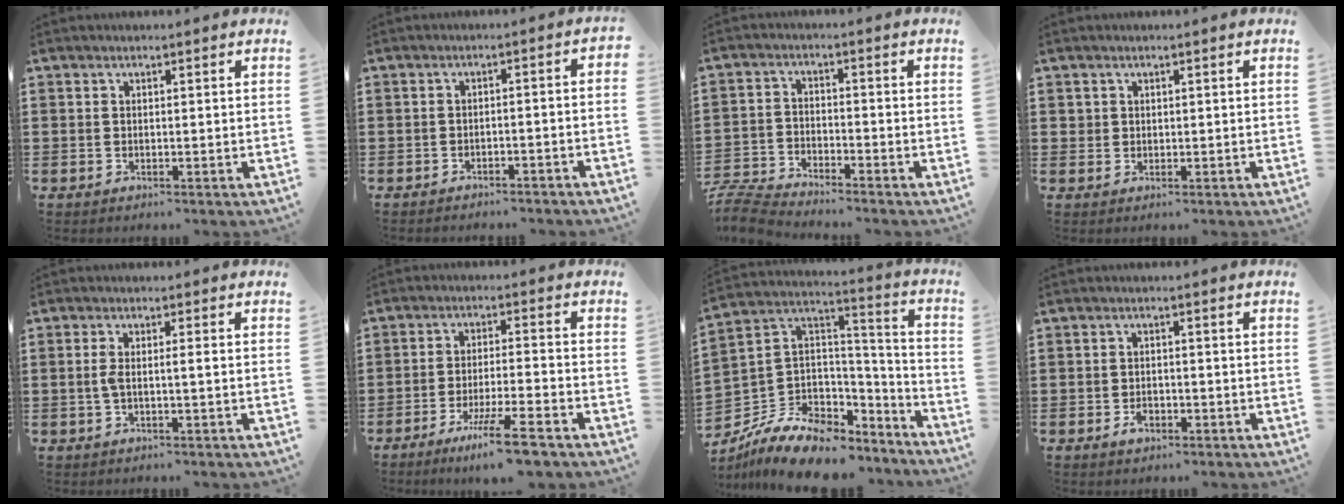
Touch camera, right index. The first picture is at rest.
{"total": 2.2, "force": [-2.1, 0.1, 0.4], "torque": [-0.012, 0.000, -0.044]}
{"total": 5.4, "force": [-5.3, 0.2, 0.6], "torque": [-0.038, -0.005, -0.115]}
{"total": 1.0, "force": [0.5, 0.9, 0.1], "torque": [-0.003, 0.003, 0.011]}
{"total": 2.4, "force": [-0.4, 0.2, 2.4], "torque": [-0.052, -0.004, -0.011]}
{"total": 8.0, "force": [-5.9, -0.3, 5.3], "torque": [-0.104, -0.013, -0.112]}
{"total": 9.9, "force": [-7.0, 6.0, 3.5], "torque": [-0.087, 0.009, -0.131]}
{"total": 1.9, "force": [-1.1, 1.0, 1.1], "torque": [-0.023, -0.002, -0.021]}